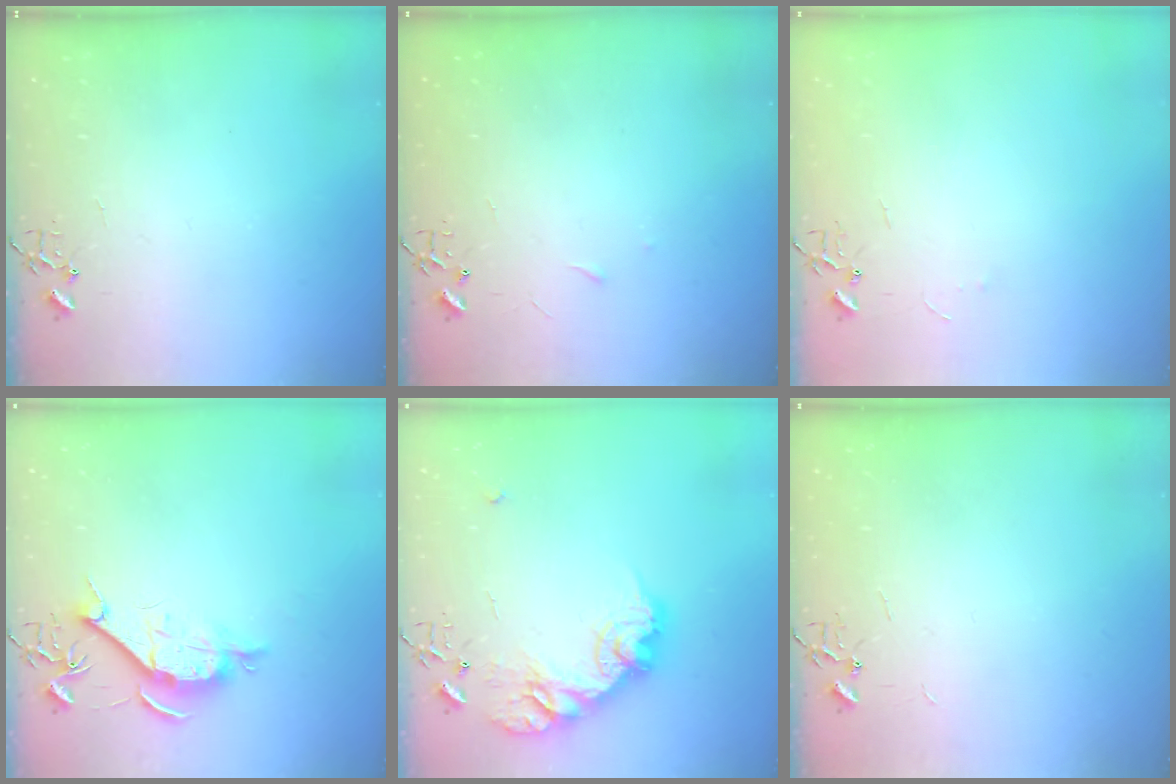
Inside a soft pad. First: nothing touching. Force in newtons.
{"total": 3.4, "press": 3.3, "slide": 0.4}
{"total": 3.2, "press": 3.2, "slide": 0.4}
{"total": 9.3, "press": 9.2, "slide": 1.1}
{"total": 18.3, "press": 18.3, "slide": 1.0}
{"total": 1.8, "press": 1.8, "slide": 0.2}